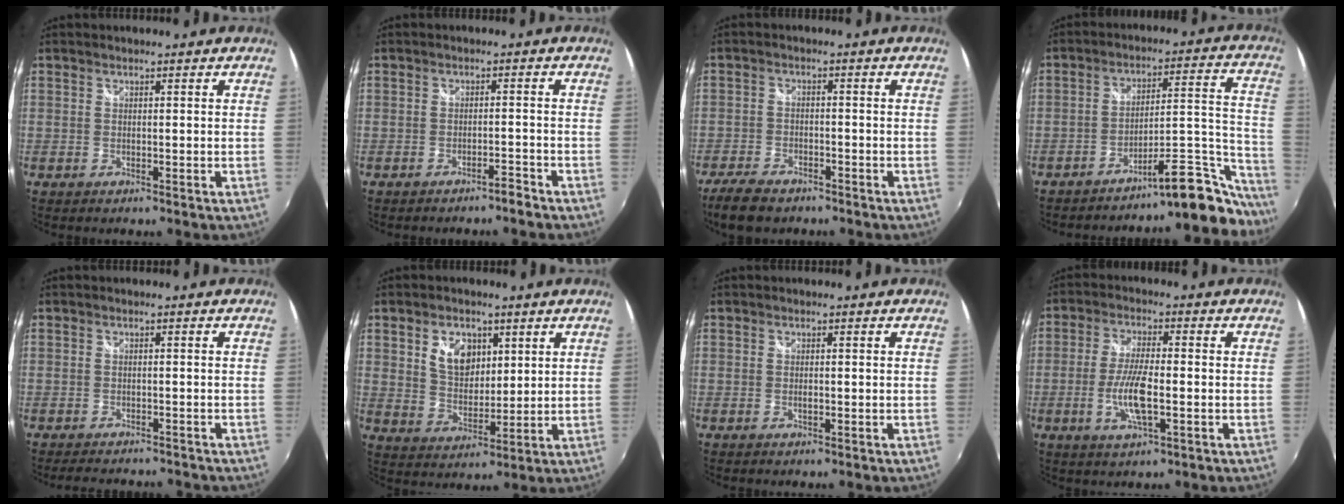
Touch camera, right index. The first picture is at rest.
{"total": 2.2, "force": [-2.1, 0.3, 0.7], "torque": [-0.017, 0.000, -0.029]}
{"total": 8.0, "force": [-6.3, 3.4, 3.5], "torque": [-0.100, -0.012, -0.113]}
{"total": 17.7, "force": [-16.3, 2.9, 6.3], "torque": [-0.059, 0.045, -0.229]}
{"total": 7.2, "force": [-6.4, 1.8, 2.9], "torque": [-0.063, -0.014, -0.092]}
{"total": 8.1, "force": [3.2, 5.5, 5.0], "torque": [-0.087, 0.008, 0.063]}
{"total": 0.9, "force": [-0.2, 0.5, 0.8], "torque": [-0.013, 0.000, -0.004]}
{"total": 8.3, "force": [-2.0, 2.1, 7.8], "torque": [-0.158, -0.006, -0.039]}